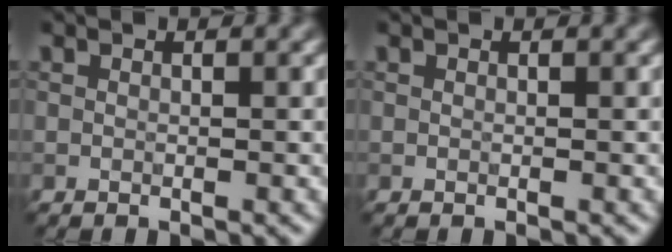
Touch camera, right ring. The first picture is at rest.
{"total": 0.0}